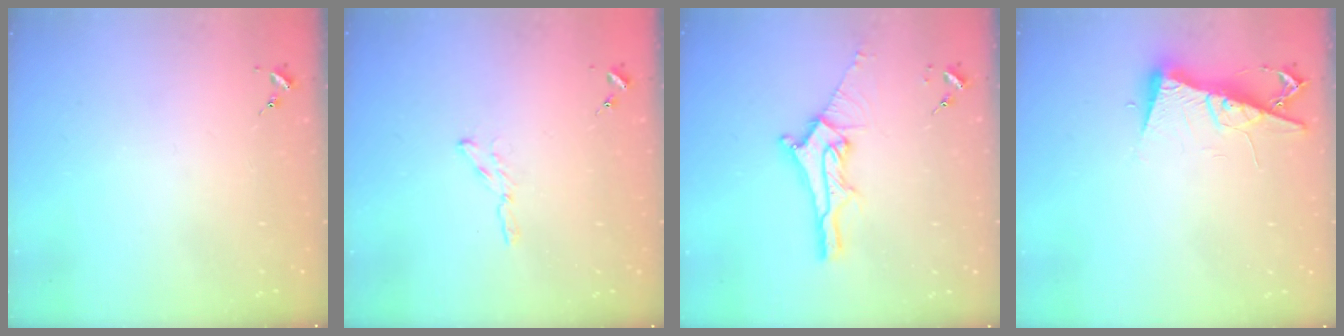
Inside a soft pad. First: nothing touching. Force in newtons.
{"total": 2.4, "press": 2.4, "slide": 0.2}
{"total": 12.5, "press": 12.5, "slide": 1.2}
{"total": 9.5, "press": 9.5, "slide": 1.2}